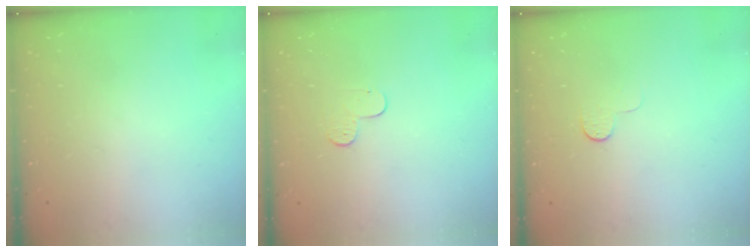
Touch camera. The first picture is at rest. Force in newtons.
{"total": 3.9, "press": 3.8, "slide": 0.4}
{"total": 3.8, "press": 3.7, "slide": 0.3}